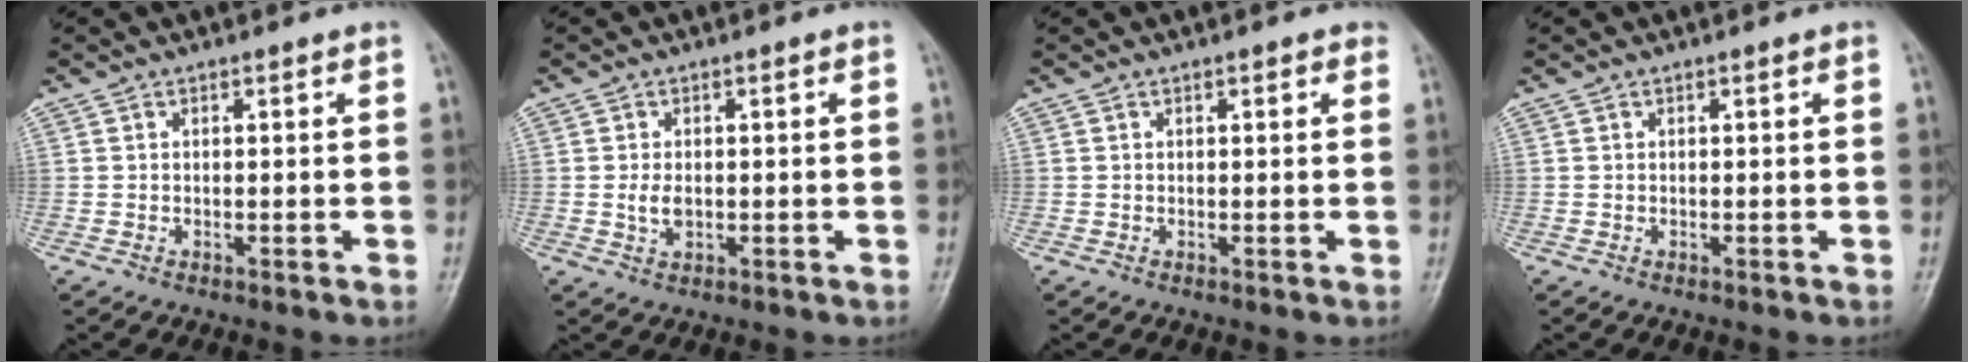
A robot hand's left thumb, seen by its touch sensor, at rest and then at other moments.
{"total": 2.5, "force": [-0.2, 1.6, 1.9], "torque": [-0.036, 0.001, -0.003]}
{"total": 0.9, "force": [0.5, 0.5, 0.6], "torque": [-0.002, 0.001, 0.002]}
{"total": 0.0}